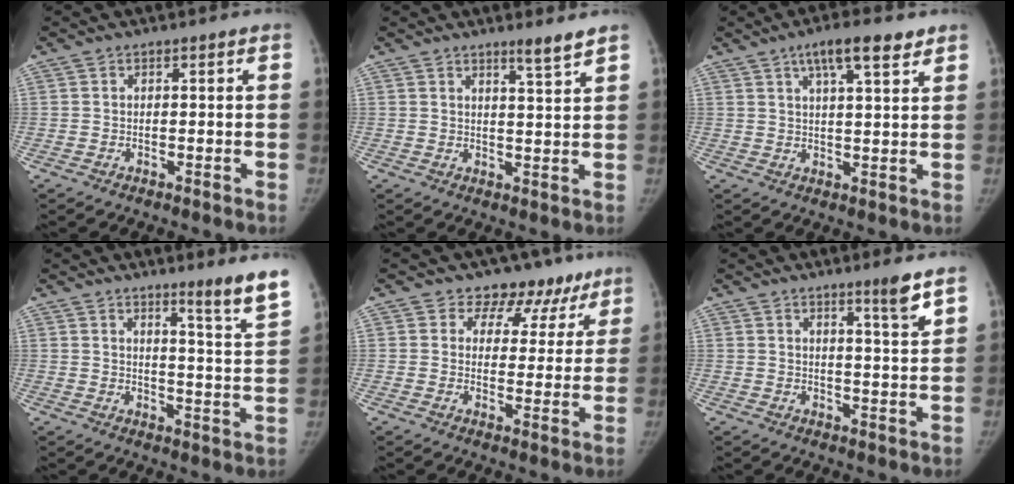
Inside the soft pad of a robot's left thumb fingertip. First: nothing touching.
{"total": 3.5, "force": [2.8, -0.3, 2.0], "torque": [-0.024, -0.030, 0.045]}
{"total": 8.2, "force": [5.0, 2.1, 6.2], "torque": [-0.085, -0.013, 0.079]}
{"total": 8.2, "force": [6.1, -0.7, 5.5], "torque": [-0.067, -0.060, 0.081]}
{"total": 9.7, "force": [7.0, 6.6, 1.2], "torque": [0.038, -0.027, 0.073]}
{"total": 4.7, "force": [3.3, -0.2, 3.4], "torque": [-0.041, -0.031, 0.049]}